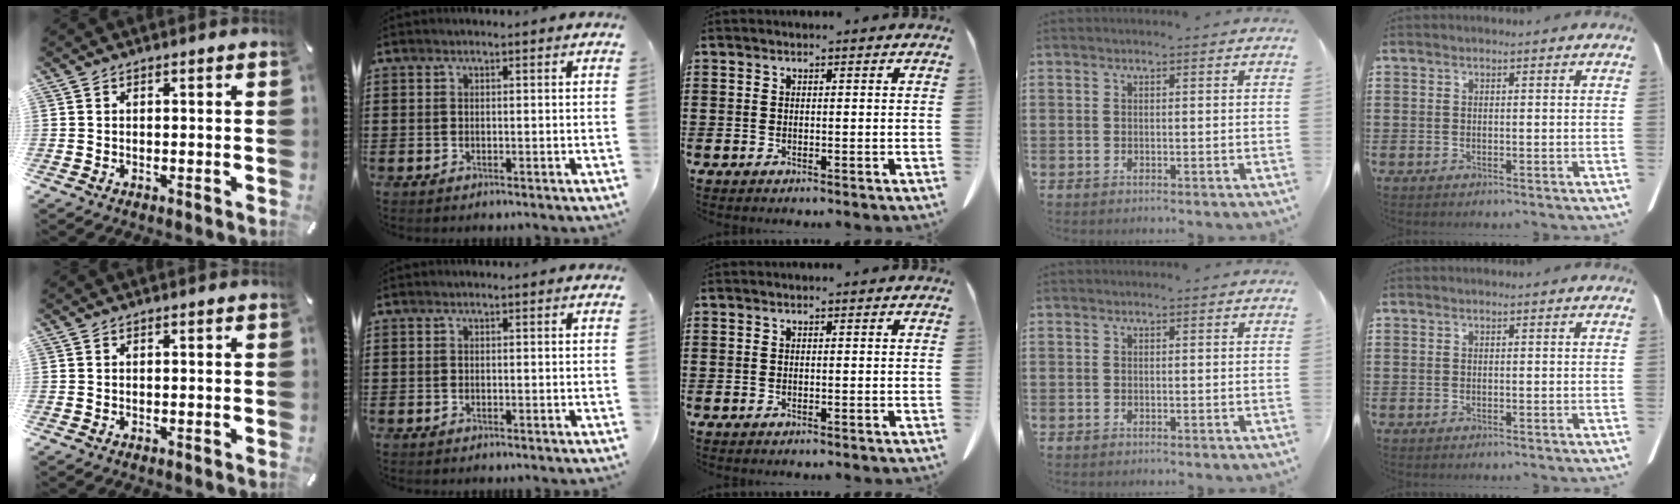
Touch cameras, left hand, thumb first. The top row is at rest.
{}